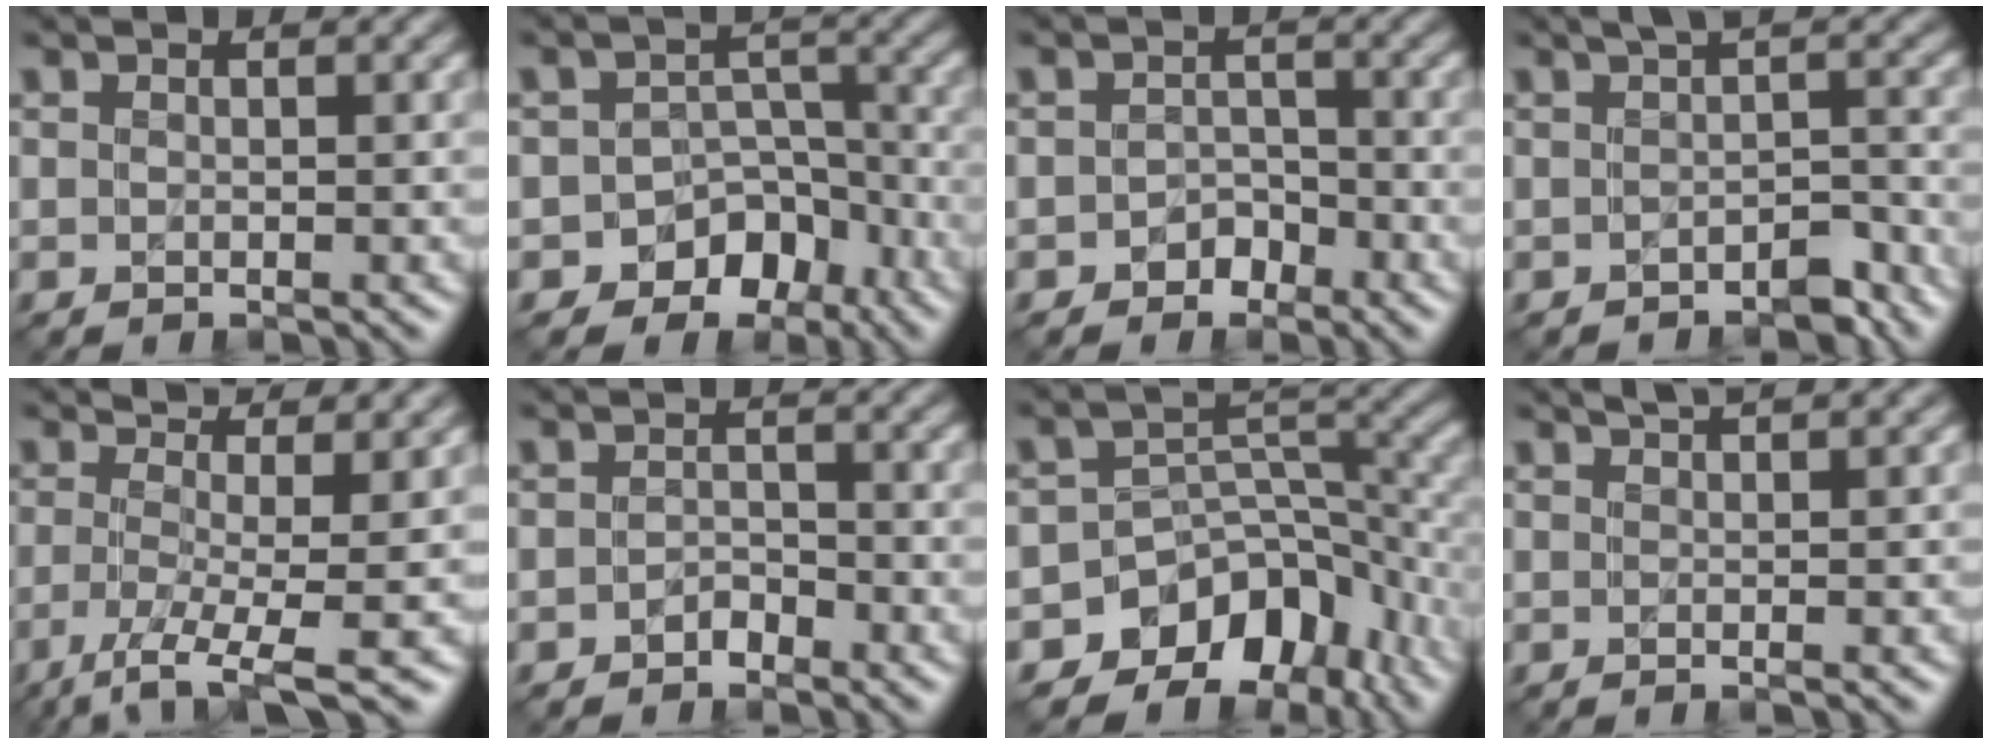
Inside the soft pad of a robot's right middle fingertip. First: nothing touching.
{"total": 7.4, "force": [-5.0, 5.1, 2.0], "torque": [0.009, 0.009, -0.075]}
{"total": 2.0, "force": [-1.2, 1.4, 0.6], "torque": [-0.004, 0.005, -0.022]}
{"total": 2.7, "force": [-1.4, 0.9, 2.1], "torque": [-0.019, -0.001, -0.020]}
{"total": 6.4, "force": [-1.6, 1.4, 6.0], "torque": [-0.104, 0.003, -0.039]}
{"total": 1.4, "force": [-1.0, 0.8, 0.6], "torque": [-0.010, 0.005, -0.018]}
{"total": 9.1, "force": [-6.1, 5.8, 3.6], "torque": [-0.037, -0.004, -0.100]}
{"total": 3.5, "force": [2.0, 1.2, 2.7], "torque": [-0.017, 0.011, -0.007]}